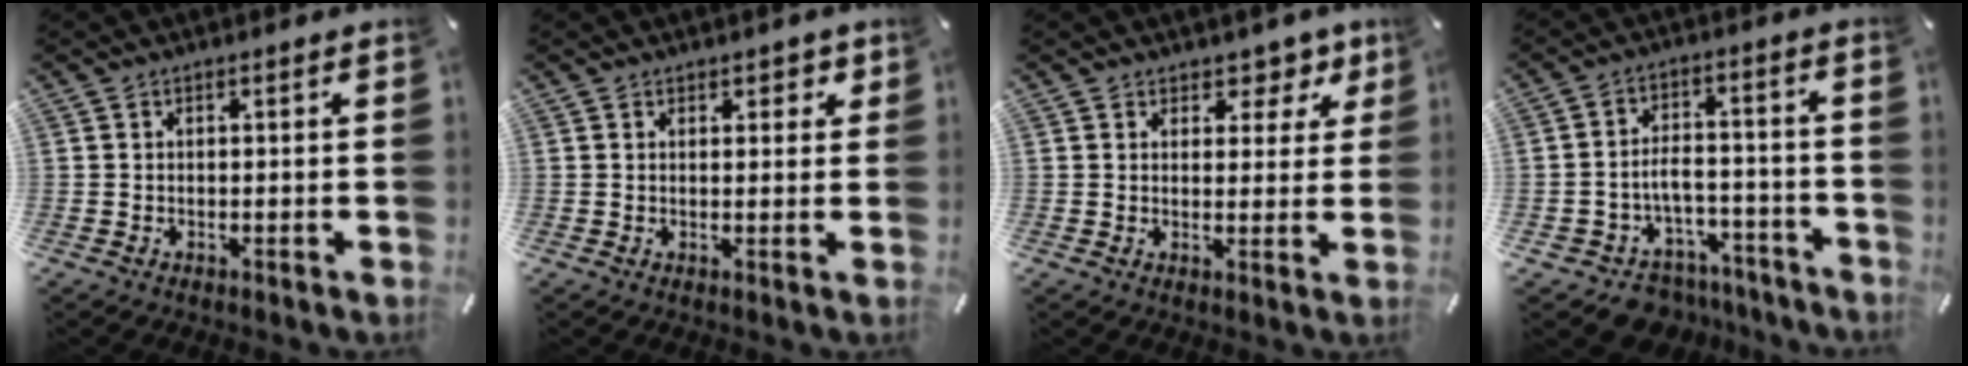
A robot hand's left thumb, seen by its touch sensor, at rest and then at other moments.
{"total": 1.8, "force": [1.0, 1.3, 0.7], "torque": [0.001, -0.002, 0.013]}
{"total": 5.4, "force": [3.5, 3.8, 1.4], "torque": [0.002, -0.027, 0.055]}
{"total": 7.1, "force": [-3.6, 5.6, 2.5], "torque": [-0.040, 0.023, -0.059]}